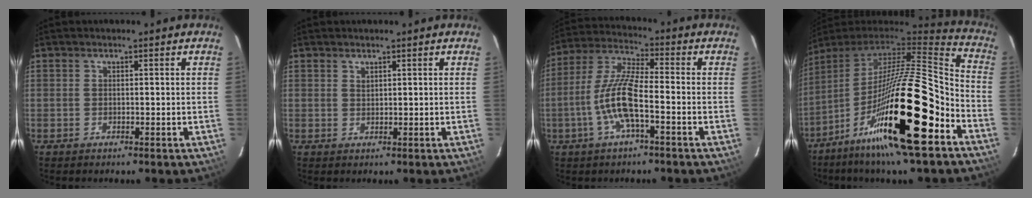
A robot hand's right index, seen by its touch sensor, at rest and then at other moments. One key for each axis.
{"total": 0.8, "fx": 0.7, "fy": 0.3, "fz": 0.2, "tx": -0.004, "ty": 0.002, "tz": 0.015}
{"total": 10.8, "fx": -3.6, "fy": 2.2, "fz": 10.0, "tx": -0.214, "ty": -0.001, "tz": -0.070}
{"total": 29.7, "fx": -15.1, "fy": 5.0, "fz": 25.0, "tx": -0.415, "ty": -0.058, "tz": -0.266}